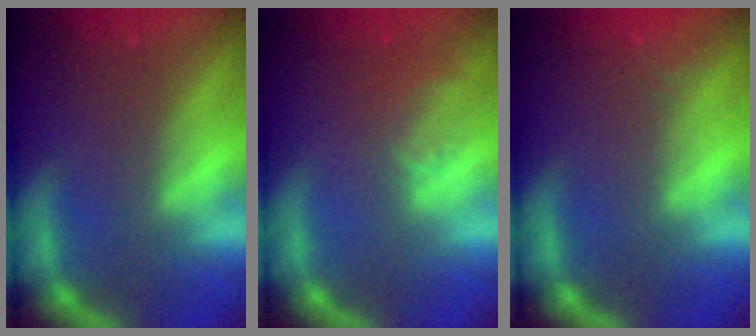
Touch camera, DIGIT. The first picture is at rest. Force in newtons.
{"total": 2.5}
{"total": 1.4}